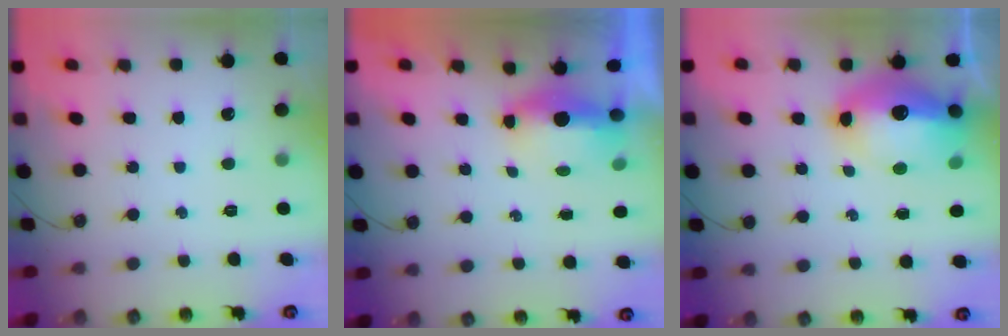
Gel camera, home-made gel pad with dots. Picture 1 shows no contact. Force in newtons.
{"total": 14.7, "press": 7.2, "slide": 12.8}
{"total": 17.7, "press": 17.6, "slide": 2.0}